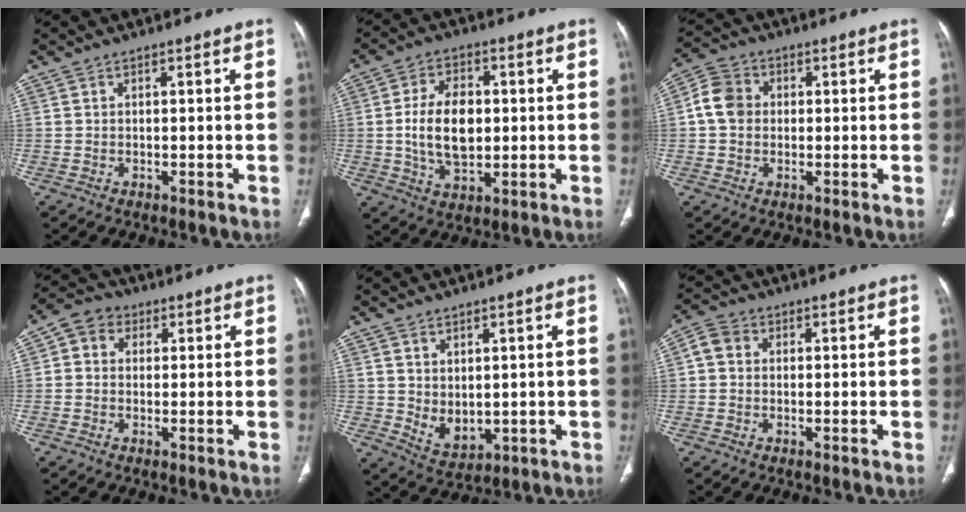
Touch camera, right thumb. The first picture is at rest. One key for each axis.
{"total": 11.3, "fx": 0.2, "fy": 6.9, "fz": 8.9, "tx": -0.143, "ty": 0.003, "tz": 0.009}
{"total": 6.3, "fx": 0.3, "fy": 5.4, "fz": 3.2, "tx": -0.052, "ty": 0.015, "tz": -0.003}
{"total": 5.0, "fx": 1.2, "fy": 4.3, "fz": 2.2, "tx": -0.020, "ty": 0.010, "tz": 0.011}
{"total": 5.1, "fx": 0.9, "fy": 3.9, "fz": 3.2, "tx": -0.037, "ty": -0.020, "tz": 0.037}
{"total": 3.7, "fx": 0.5, "fy": 3.2, "fz": 1.9, "tx": -0.029, "ty": 0.011, "tz": 0.003}